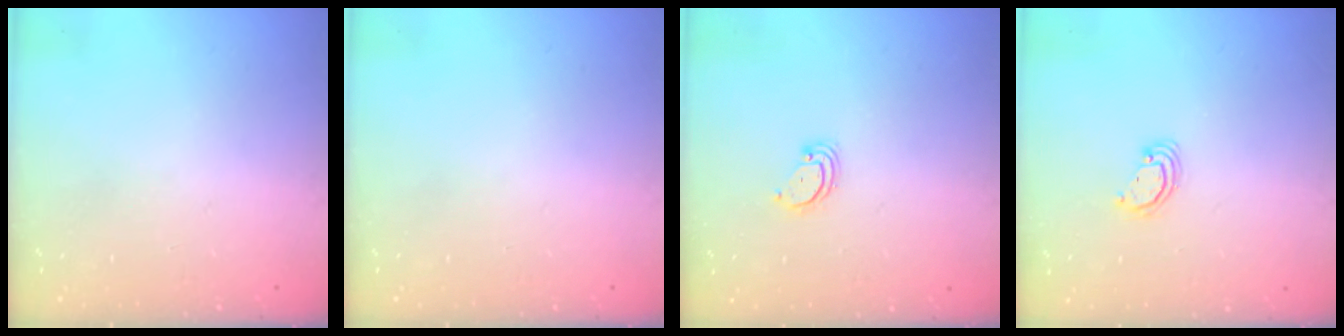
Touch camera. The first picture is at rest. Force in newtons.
{"total": 0.0}
{"total": 2.3, "press": 2.3, "slide": 0.2}
{"total": 2.7, "press": 2.7, "slide": 0.2}